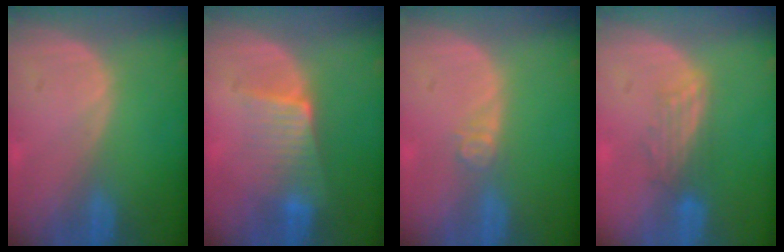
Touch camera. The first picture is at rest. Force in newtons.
{"total": 6.4, "press": 5.7, "slide": 2.9}
{"total": 2.4, "press": 2.0, "slide": 1.3}
{"total": 3.2, "press": 3.1, "slide": 0.7}